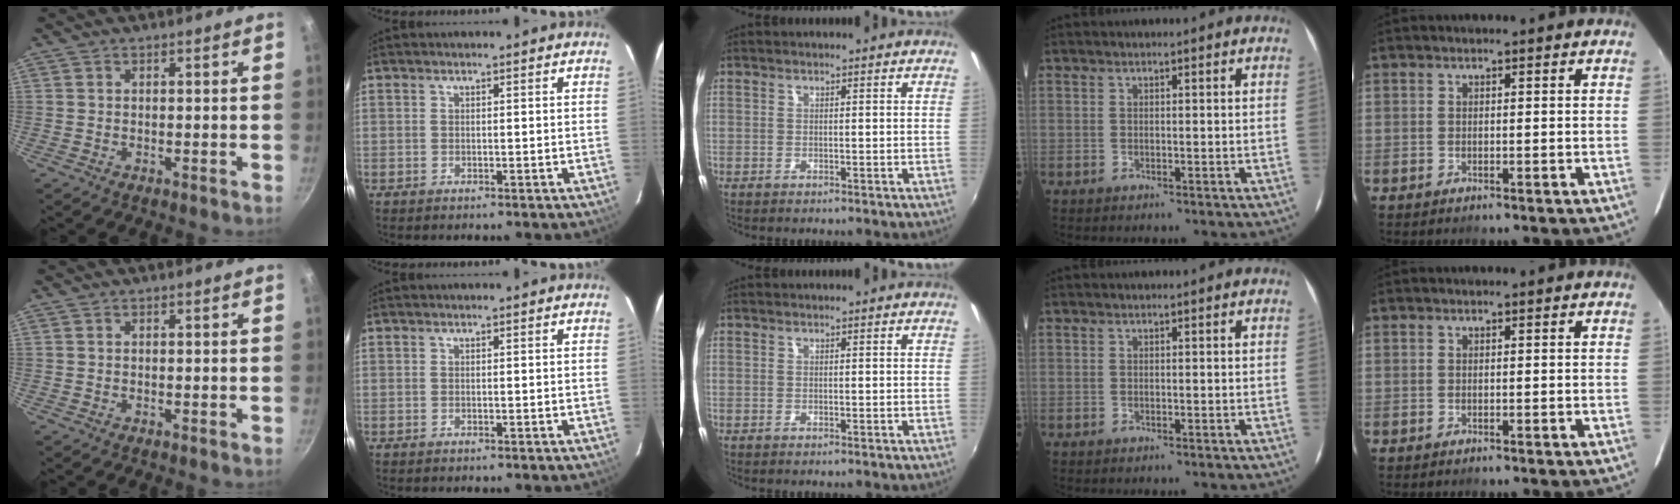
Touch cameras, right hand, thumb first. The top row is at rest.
{}